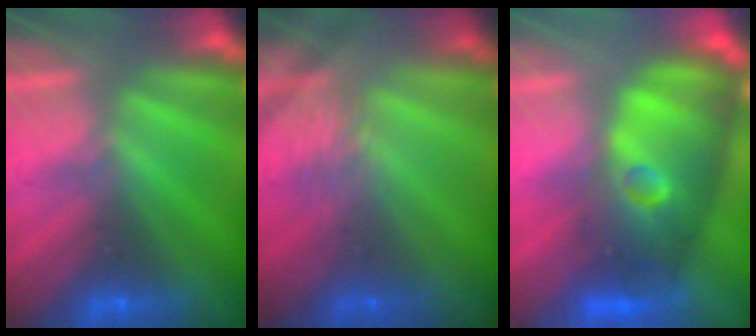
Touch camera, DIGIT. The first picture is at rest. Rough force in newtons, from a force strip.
{"total": 2.2}
{"total": 8.0}